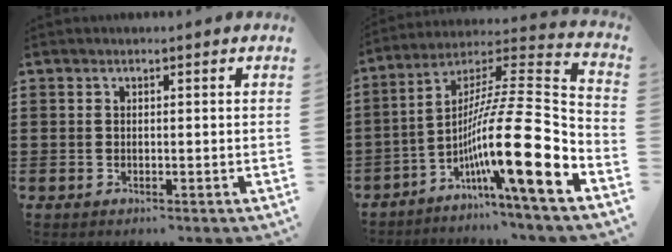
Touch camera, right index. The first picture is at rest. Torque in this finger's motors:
{"motor_torque": [2.00, -0.13, 1.05, 0.21]}